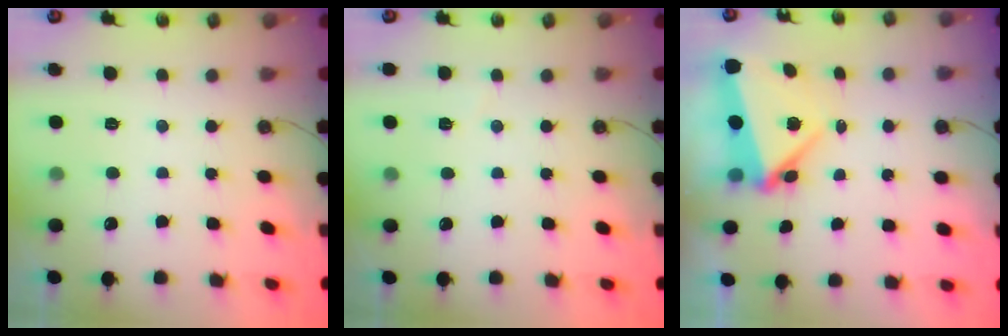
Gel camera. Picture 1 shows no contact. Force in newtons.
{"total": 2.7, "press": 2.4, "slide": 1.1}
{"total": 5.8, "press": 4.9, "slide": 3.1}